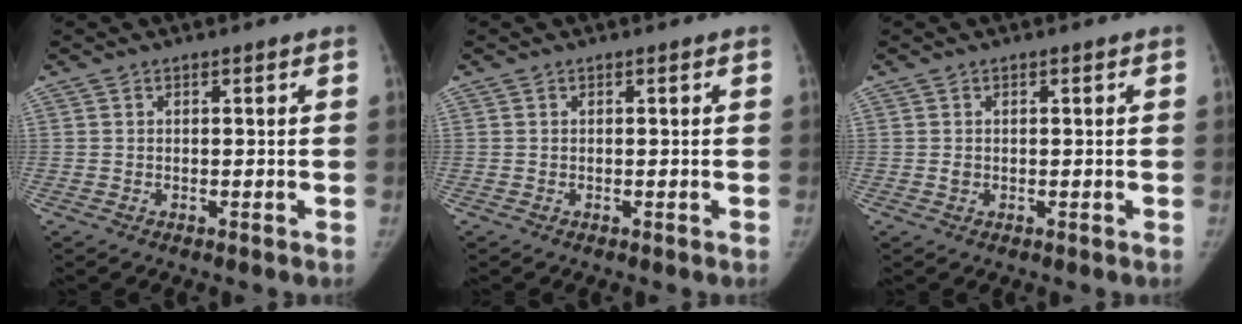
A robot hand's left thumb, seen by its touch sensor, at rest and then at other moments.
{"total": 0.0}
{"total": 1.0, "force": [-0.1, 0.9, 0.4], "torque": [-0.004, 0.002, -0.001]}